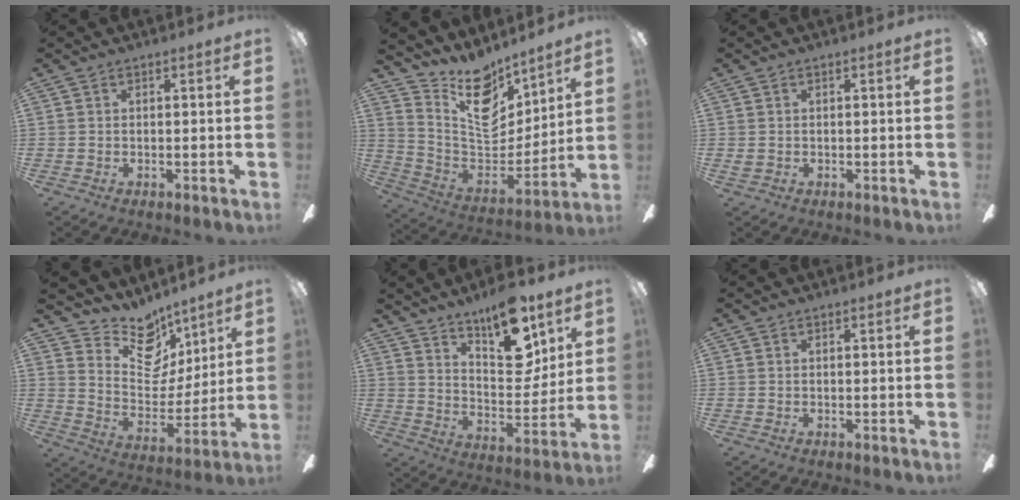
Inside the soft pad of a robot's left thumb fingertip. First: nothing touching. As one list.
[{"total": 17.4, "force": [13.2, 8.3, 7.7], "torque": [-0.126, -0.105, 0.238]}, {"total": 0.8, "force": [0.0, 0.6, 0.5], "torque": [-0.011, 0.005, -0.001]}, {"total": 15.3, "force": [11.4, 8.4, 5.9], "torque": [-0.098, -0.082, 0.213]}, {"total": 16.6, "force": [11.7, 6.8, 9.7], "torque": [-0.137, -0.068, 0.199]}, {"total": 0.0}]